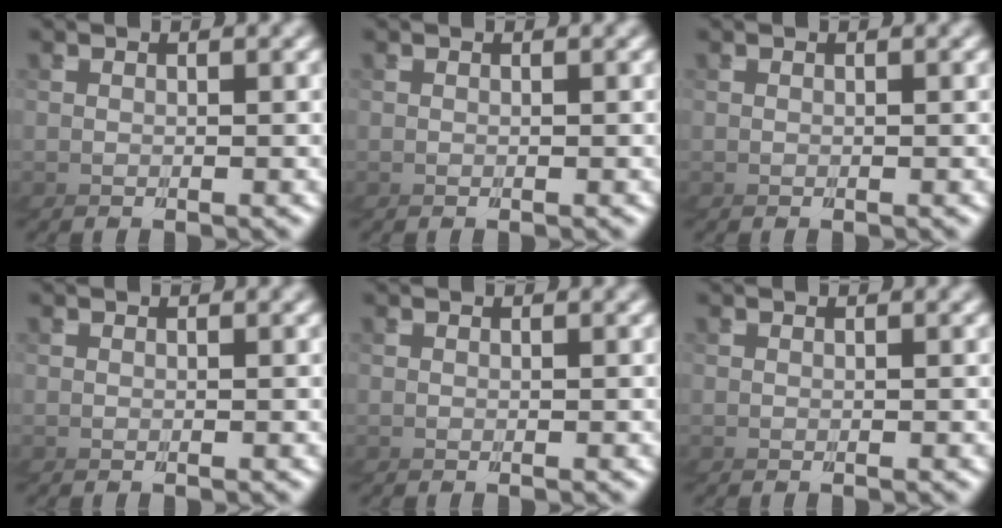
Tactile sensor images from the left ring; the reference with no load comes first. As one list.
[{"total": 0.0}, {"total": 0.0}, {"total": 0.0}, {"total": 0.0}, {"total": 0.0}]